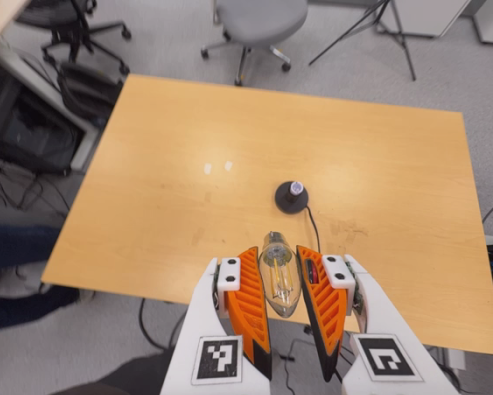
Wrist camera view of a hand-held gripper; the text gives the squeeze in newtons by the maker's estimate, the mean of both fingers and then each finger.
{"total": 13.6, "left": 14.2, "right": 12.9}